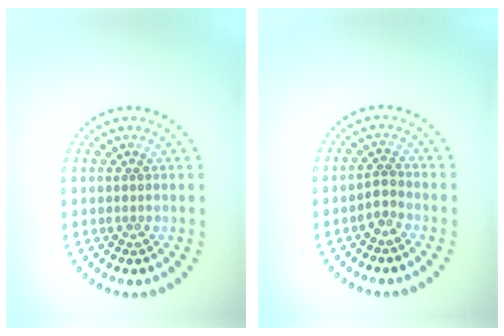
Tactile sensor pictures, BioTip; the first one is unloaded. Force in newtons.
{"total": 1.4, "press": 0.9, "slide": 1.0}